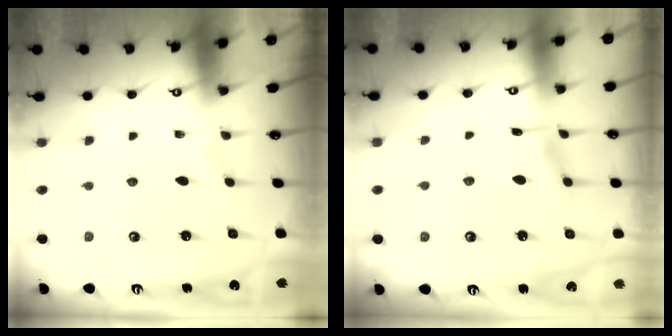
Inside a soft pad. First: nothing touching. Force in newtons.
{"total": 4.5, "press": 4.5, "slide": 0.4}